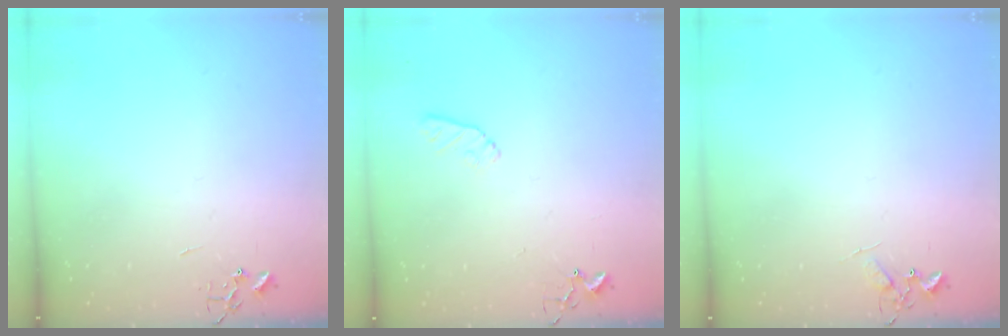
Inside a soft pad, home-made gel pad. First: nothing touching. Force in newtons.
{"total": 5.8, "press": 5.7, "slide": 0.8}
{"total": 5.3, "press": 5.3, "slide": 0.6}